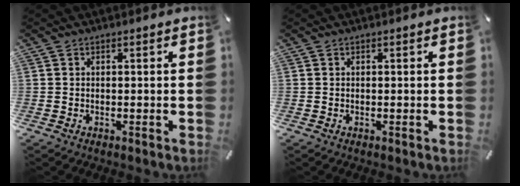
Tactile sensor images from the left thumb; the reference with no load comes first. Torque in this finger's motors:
{"motor_torque": [0.00, 0.00, 0.00, 0.00, 0.00]}